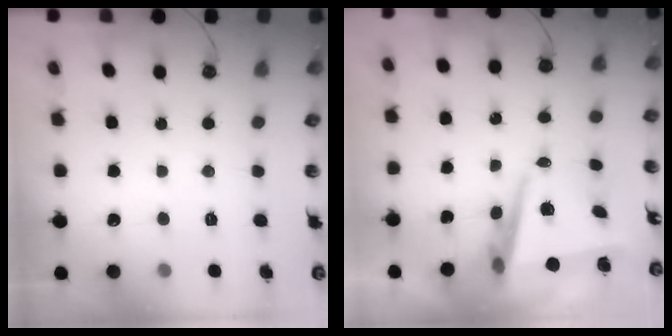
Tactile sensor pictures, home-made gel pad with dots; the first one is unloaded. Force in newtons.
{"total": 8.3, "press": 8.0, "slide": 2.2}